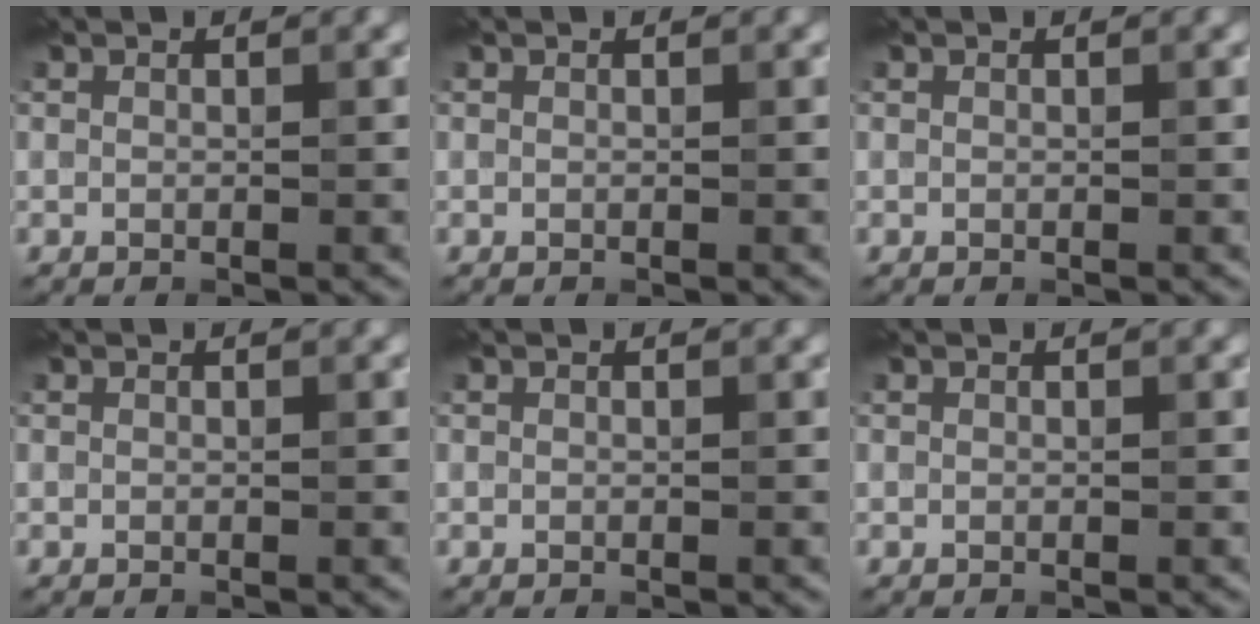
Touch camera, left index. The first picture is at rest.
{"total": 0.0}
{"total": 0.0}
{"total": 0.0}
{"total": 0.0}
{"total": 0.0}